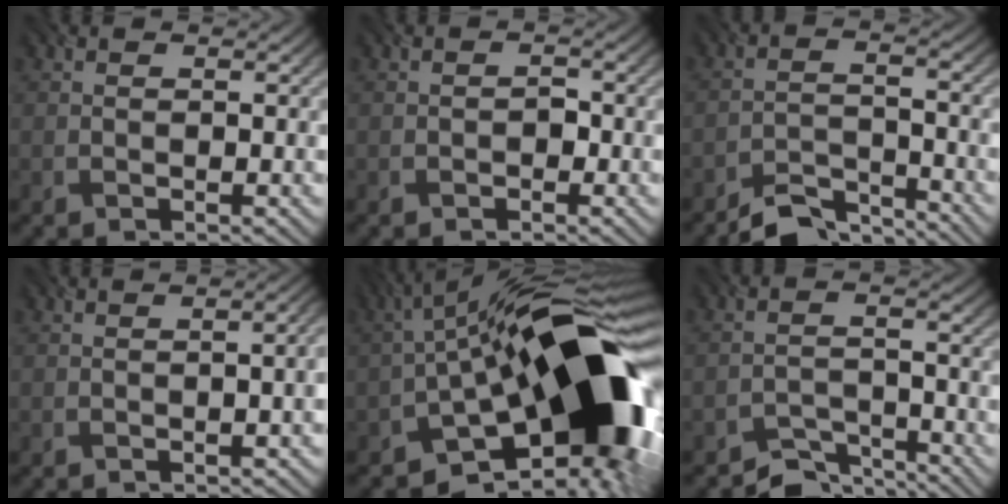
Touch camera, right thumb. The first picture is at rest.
{"total": 1.2, "force": [-0.5, 0.8, 0.7], "torque": [-0.010, 0.001, -0.011]}
{"total": 5.7, "force": [-5.2, 1.2, 1.9], "torque": [-0.037, -0.001, -0.097]}
{"total": 2.8, "force": [-0.6, 0.8, 2.6], "torque": [-0.027, 0.008, -0.011]}
{"total": 18.4, "force": [-4.9, 8.1, 15.8], "torque": [-0.211, 0.007, -0.090]}
{"total": 4.9, "force": [-4.5, 1.4, 1.4], "torque": [-0.021, 0.000, -0.079]}